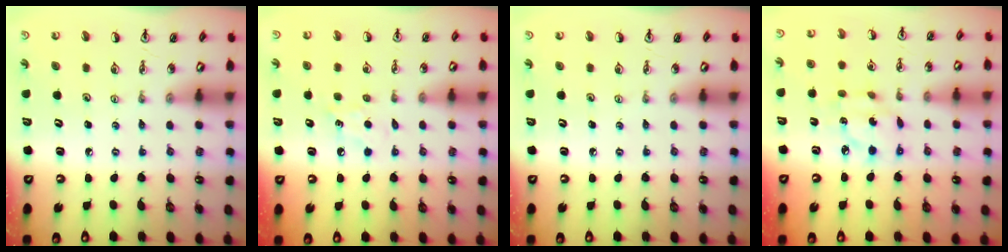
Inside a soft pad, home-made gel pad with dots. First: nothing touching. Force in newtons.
{"total": 5.9, "press": 5.8, "slide": 0.7}
{"total": 0.0}
{"total": 7.6, "press": 7.6, "slide": 0.4}